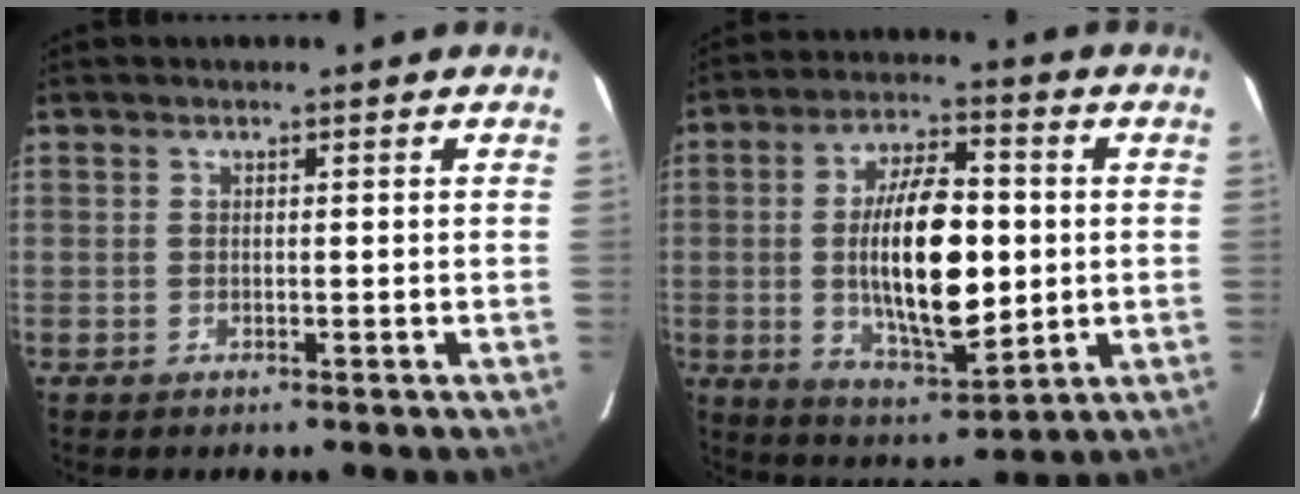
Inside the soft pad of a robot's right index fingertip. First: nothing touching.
{"total": 17.2, "force": [-0.2, 6.8, 15.8], "torque": [-0.283, -0.004, 0.005]}